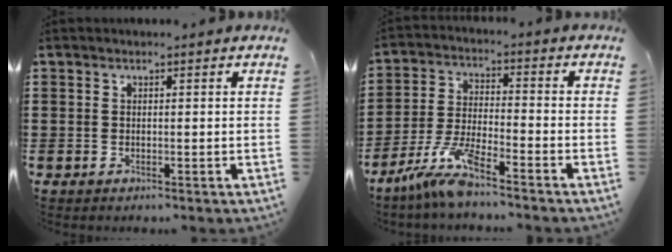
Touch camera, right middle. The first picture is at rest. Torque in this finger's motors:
{"motor_torque": [2.14, 0.00, 0.55, 0.21]}